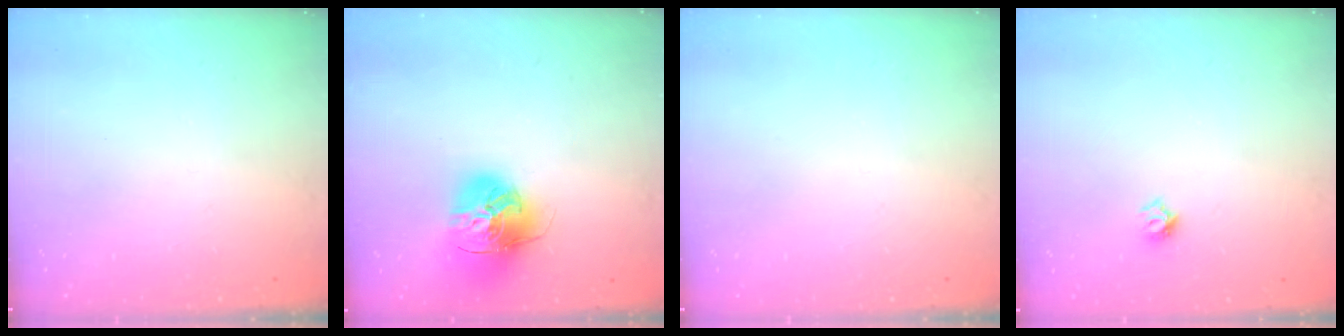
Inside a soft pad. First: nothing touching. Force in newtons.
{"total": 16.3, "press": 16.2, "slide": 1.6}
{"total": 0.0}
{"total": 4.8, "press": 4.8, "slide": 0.6}